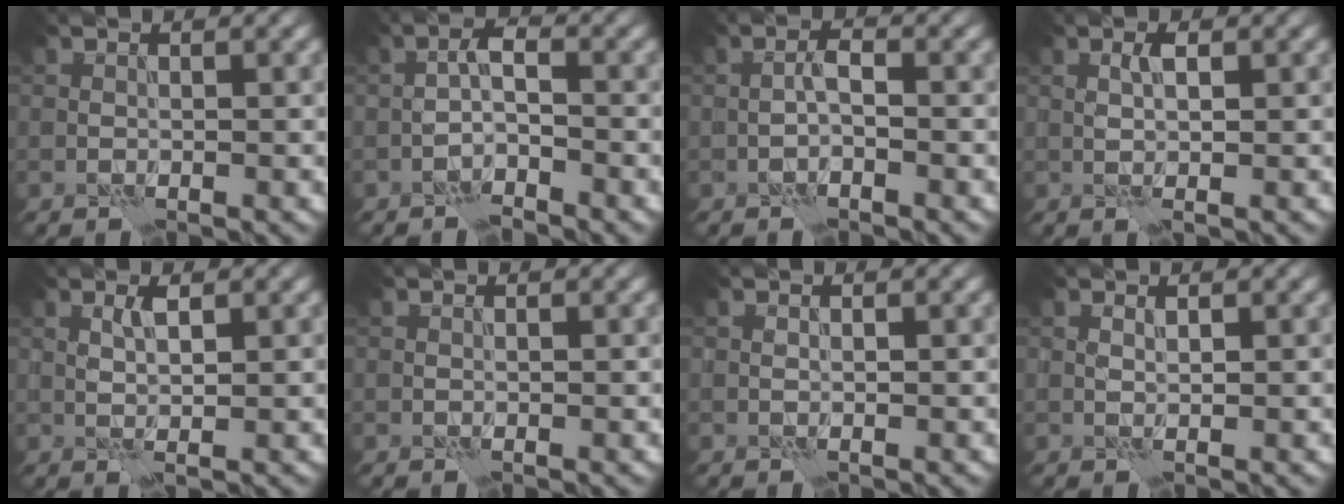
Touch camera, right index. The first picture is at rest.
{"total": 2.4, "force": [-1.6, 0.7, 1.7], "torque": [-0.030, 0.010, -0.038]}
{"total": 1.4, "force": [-0.7, 0.4, 1.2], "torque": [-0.021, 0.008, -0.017]}
{"total": 1.7, "force": [0.4, 0.4, 1.6], "torque": [-0.031, 0.004, 0.006]}
{"total": 1.7, "force": [0.7, 0.3, 1.5], "torque": [-0.030, 0.000, 0.011]}
{"total": 0.0}
{"total": 0.0}
{"total": 0.6, "force": [0.4, 0.2, 0.4], "torque": [-0.011, 0.000, 0.007]}